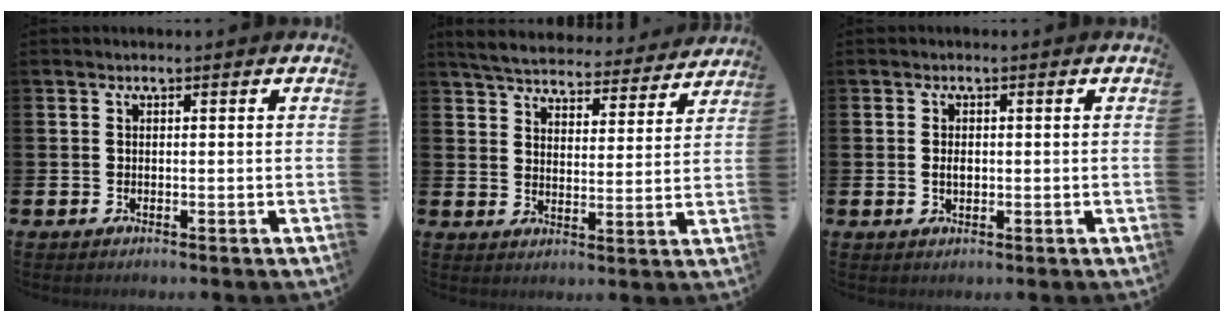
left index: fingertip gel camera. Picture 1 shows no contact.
{"total": 5.8, "force": [5.7, 1.0, 1.0], "torque": [-0.041, -0.039, 0.097]}
{"total": 1.4, "force": [0.0, 0.9, 1.1], "torque": [-0.007, 0.000, -0.005]}